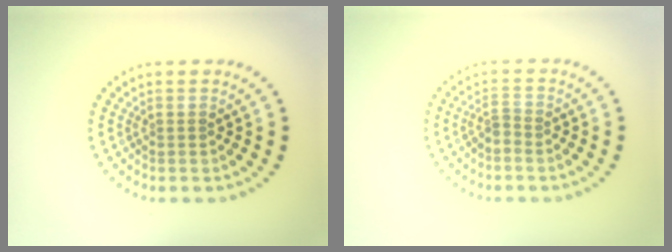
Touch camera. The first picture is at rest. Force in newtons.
{"total": 1.0, "press": 0.4, "slide": 0.9}